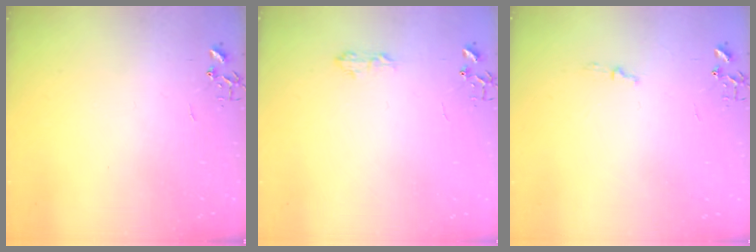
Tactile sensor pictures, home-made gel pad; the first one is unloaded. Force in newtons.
{"total": 5.9, "press": 5.9, "slide": 0.8}
{"total": 3.8, "press": 3.7, "slide": 0.5}